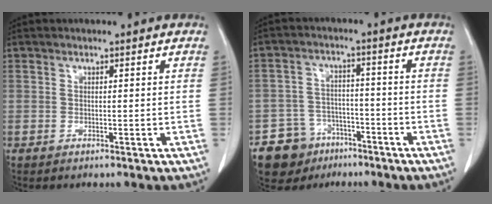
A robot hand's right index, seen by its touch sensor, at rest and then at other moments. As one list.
[{"total": 8.0, "force": [-5.1, 6.1, 0.8], "torque": [-0.012, 0.017, -0.077]}]